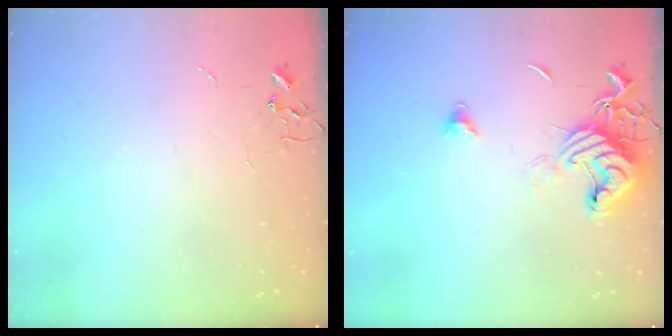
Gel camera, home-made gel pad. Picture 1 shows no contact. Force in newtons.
{"total": 13.9, "press": 13.8, "slide": 1.2}